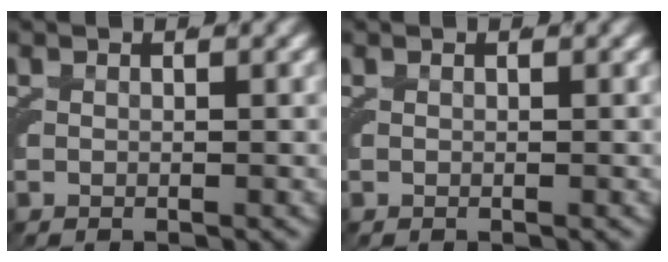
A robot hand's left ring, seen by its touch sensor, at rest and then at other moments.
{"total": 0.0}